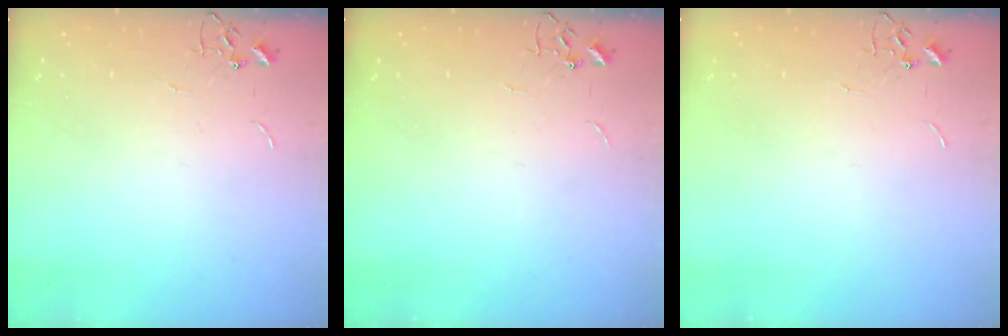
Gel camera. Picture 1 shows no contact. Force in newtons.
{"total": 0.0}
{"total": 0.0}